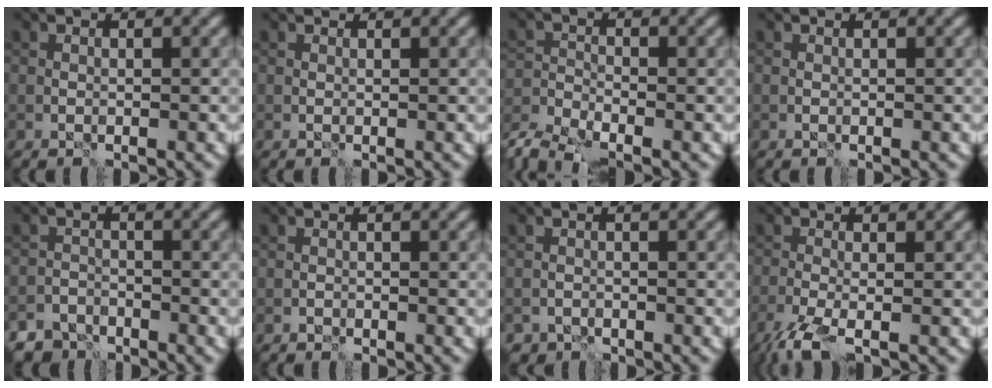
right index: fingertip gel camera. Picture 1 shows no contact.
{"total": 0.5, "force": [0.4, 0.2, 0.2], "torque": [-0.005, 0.001, 0.005]}
{"total": 5.2, "force": [-4.6, 1.4, 2.1], "torque": [-0.043, -0.018, -0.090]}
{"total": 0.0}
{"total": 4.2, "force": [-3.8, 1.8, 0.2], "torque": [0.013, 0.000, -0.060]}
{"total": 0.5, "force": [-0.5, 0.2, 0.1], "torque": [0.001, 0.000, -0.009]}
{"total": 1.4, "force": [-1.2, 0.7, -0.1], "torque": [-0.001, 0.004, -0.020]}
{"total": 4.0, "force": [-2.4, 0.9, 3.1], "torque": [-0.067, -0.010, -0.055]}